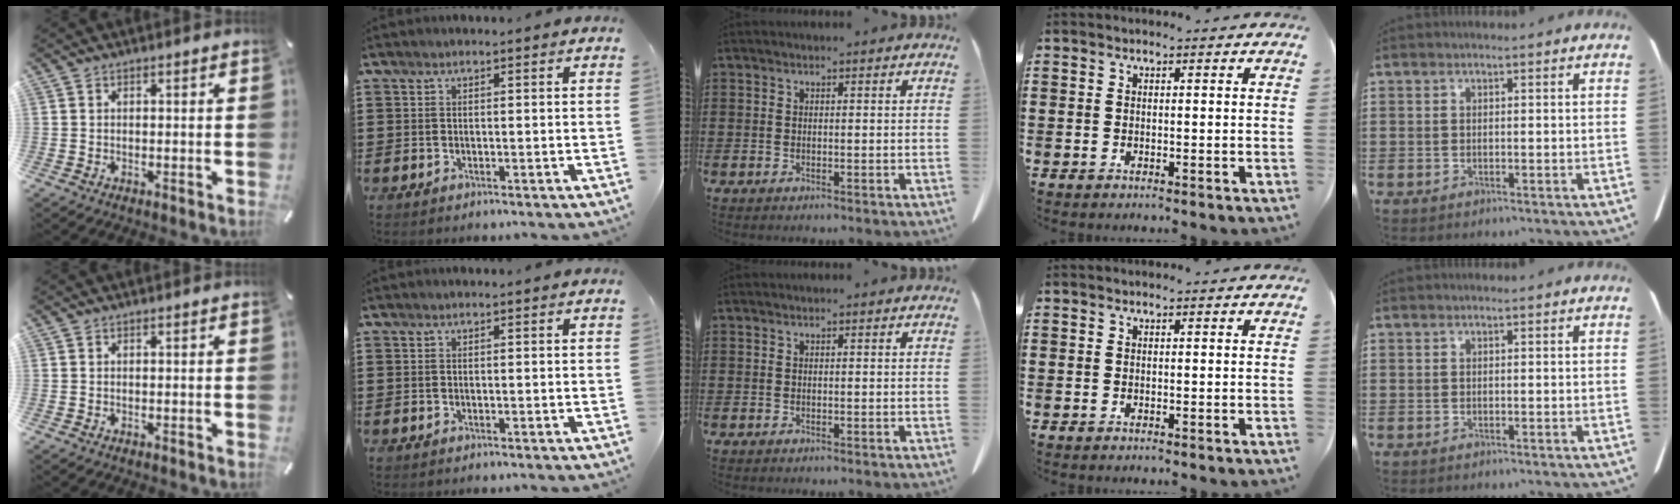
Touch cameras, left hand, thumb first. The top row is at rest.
{}